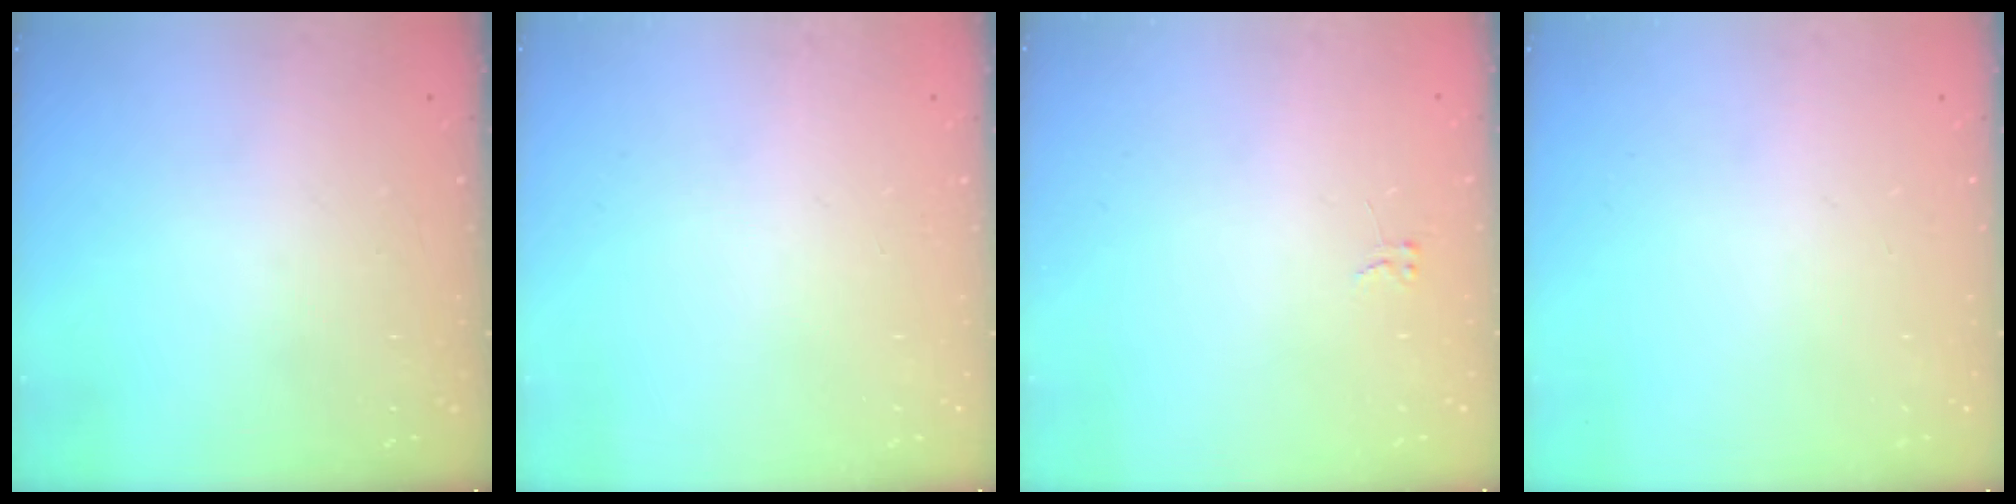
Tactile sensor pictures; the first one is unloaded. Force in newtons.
{"total": 0.0}
{"total": 2.6, "press": 2.6, "slide": 0.3}
{"total": 0.0}